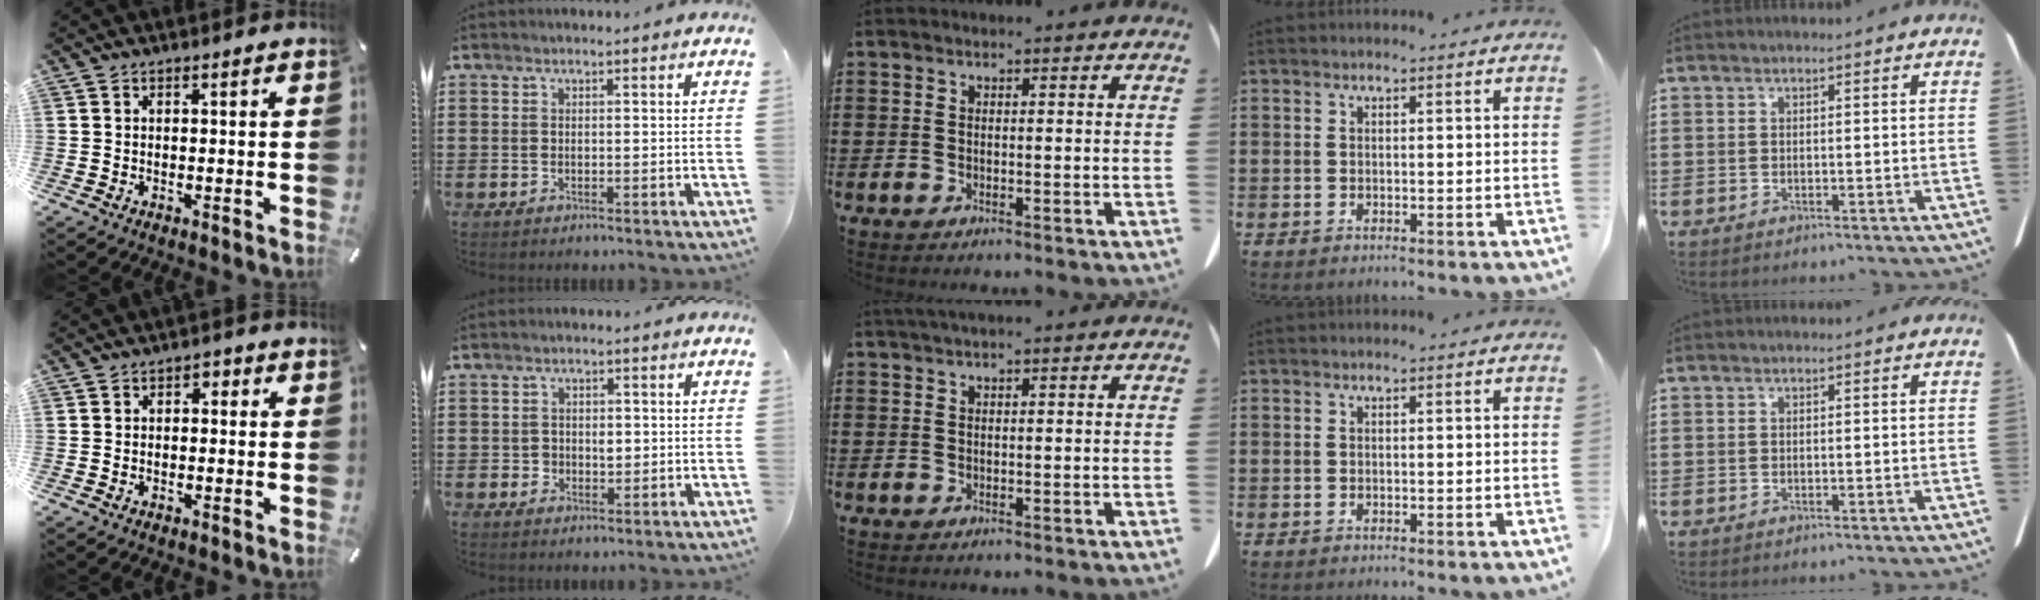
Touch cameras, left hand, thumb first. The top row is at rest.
{"thumb": {"total": 1.9, "force": [-0.7, 1.4, 1.1], "torque": [-0.013, 0.005, -0.017]}, "index": {"total": 2.2, "force": [0.0, 1.9, 1.2], "torque": [-0.029, 0.007, -0.004]}, "middle": {"total": 0.9, "force": [0.6, 0.0, 0.7], "torque": [-0.015, -0.001, 0.011]}}